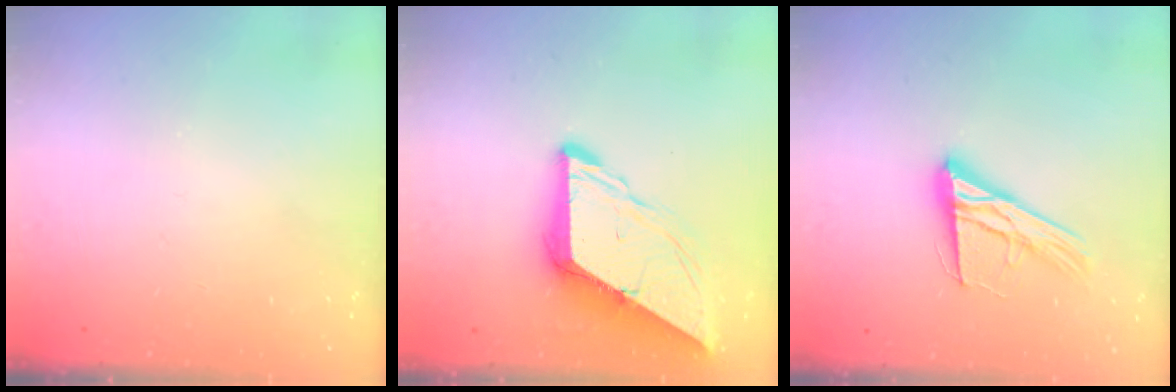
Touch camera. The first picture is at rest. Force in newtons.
{"total": 10.2, "press": 10.1, "slide": 1.2}
{"total": 14.0, "press": 14.0, "slide": 1.0}